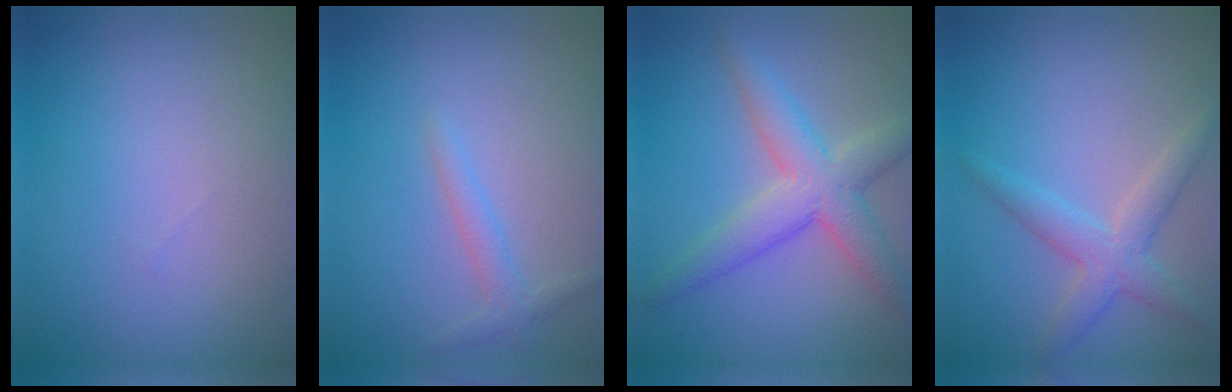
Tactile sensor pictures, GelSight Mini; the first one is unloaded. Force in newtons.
{"total": 1.5, "press": 1.5, "slide": 0.1}
{"total": 4.2, "press": 4.2, "slide": 0.4}
{"total": 3.1, "press": 3.1, "slide": 0.0}